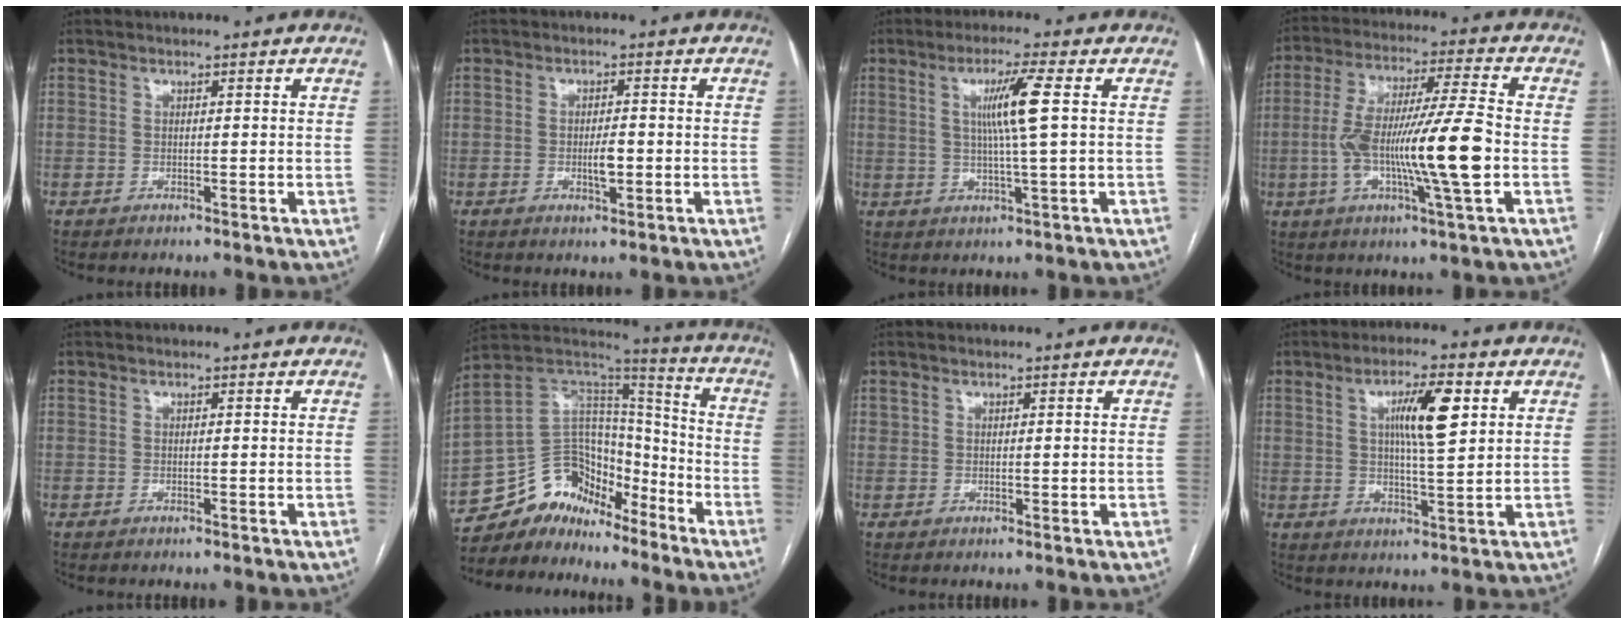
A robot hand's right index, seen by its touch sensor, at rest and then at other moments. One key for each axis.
{"total": 3.0, "fx": -0.5, "fy": 0.8, "fz": 2.8, "tx": -0.051, "ty": -0.001, "tz": -0.006}
{"total": 6.9, "fx": 1.5, "fy": -1.0, "fz": 6.7, "tx": -0.123, "ty": 0.000, "tz": 0.029}
{"total": 15.9, "fx": -2.7, "fy": 0.4, "fz": 15.7, "tx": -0.292, "ty": 0.000, "tz": -0.051}
{"total": 0.0}
{"total": 13.0, "fx": -10.8, "fy": 6.8, "fz": 2.8, "tx": -0.044, "ty": 0.085, "tz": -0.195}
{"total": 0.9, "fx": 0.6, "fy": 0.5, "fz": 0.5, "tx": -0.006, "ty": -0.001, "tz": 0.013}
{"total": 8.2, "fx": 2.6, "fy": 1.1, "fz": 7.7, "tx": -0.133, "ty": 0.006, "tz": 0.044}